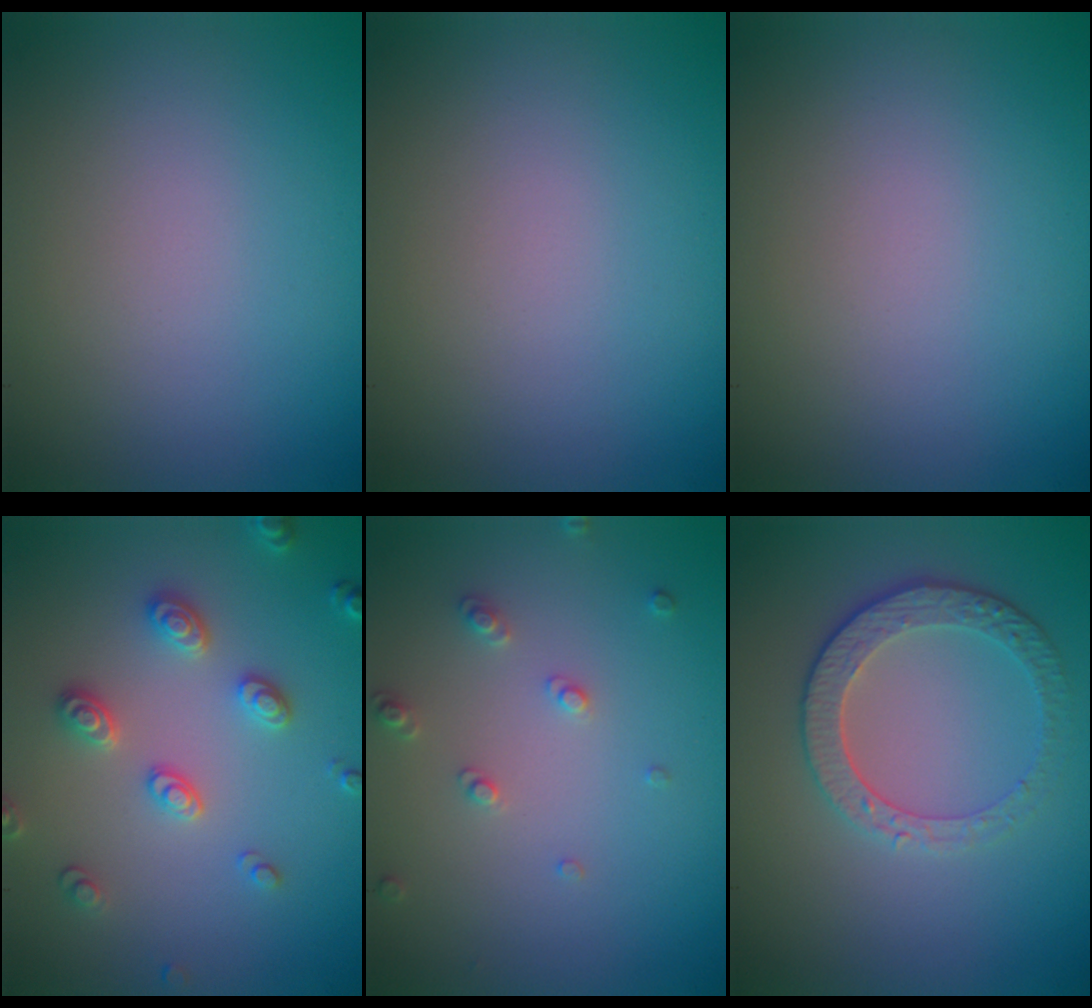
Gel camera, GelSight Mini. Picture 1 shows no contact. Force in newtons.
{"total": 0.0}
{"total": 0.0}
{"total": 2.9, "press": 2.8, "slide": 0.4}
{"total": 1.6, "press": 1.5, "slide": 0.4}
{"total": 3.6, "press": 3.3, "slide": 1.4}